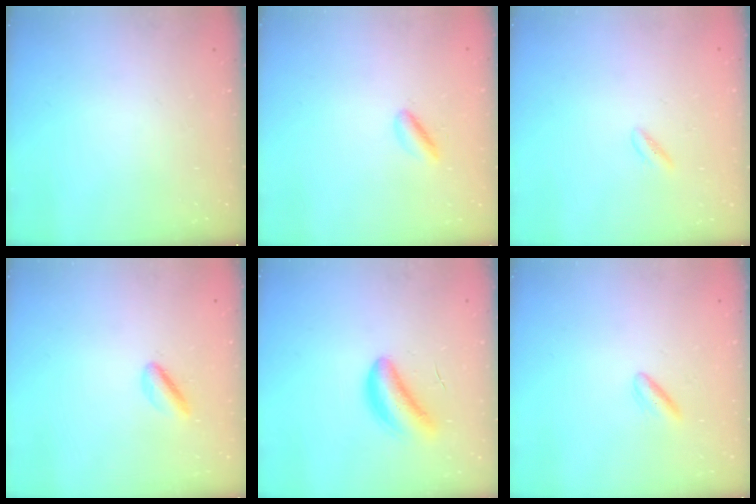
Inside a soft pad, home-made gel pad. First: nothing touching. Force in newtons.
{"total": 2.8, "press": 2.6, "slide": 1.1}
{"total": 2.1, "press": 2.0, "slide": 0.8}
{"total": 3.1, "press": 2.8, "slide": 1.3}
{"total": 5.2, "press": 4.9, "slide": 1.7}
{"total": 2.7, "press": 2.4, "slide": 1.2}